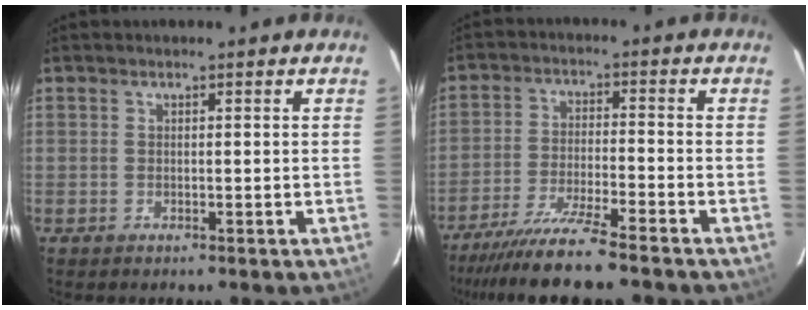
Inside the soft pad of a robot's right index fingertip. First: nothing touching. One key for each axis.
{"total": 10.1, "fx": -8.5, "fy": -0.7, "fz": 5.5, "tx": -0.090, "ty": -0.031, "tz": -0.145}